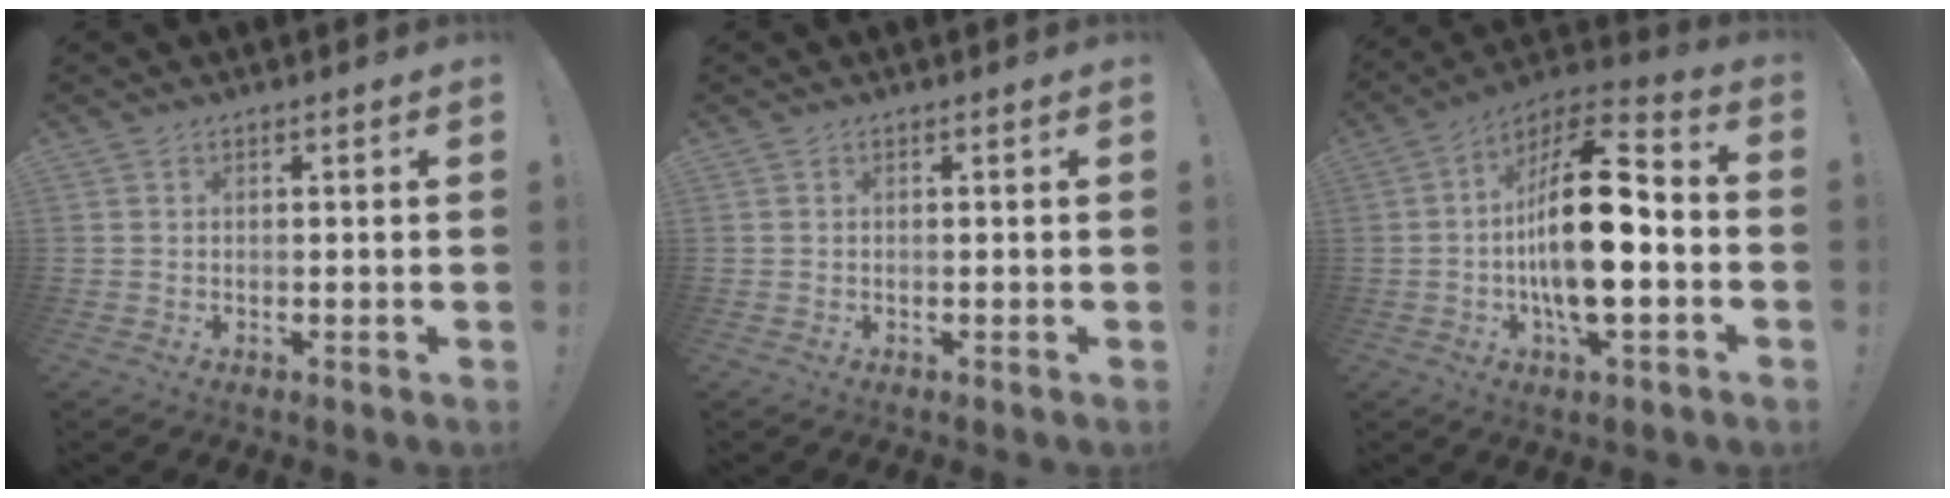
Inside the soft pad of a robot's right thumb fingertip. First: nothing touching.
{"total": 0.0}
{"total": 20.9, "force": [-2.3, 7.6, 19.4], "torque": [-0.339, 0.007, -0.043]}